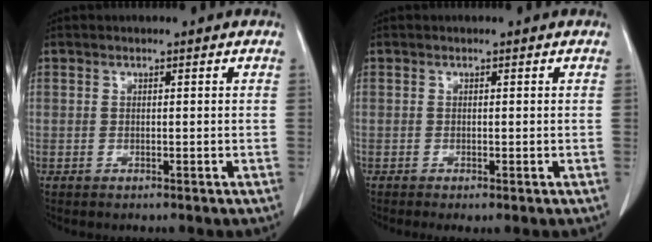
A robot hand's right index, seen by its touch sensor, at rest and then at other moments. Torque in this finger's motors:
{"motor_torque": [0.44, -0.46, 0.14, 0.04]}